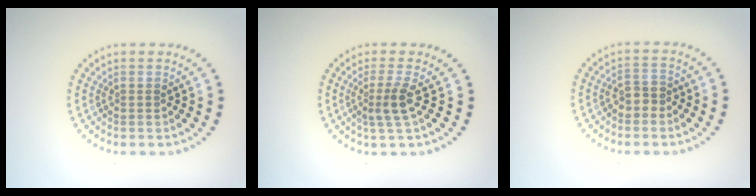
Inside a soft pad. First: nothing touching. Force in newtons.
{"total": 2.2, "press": 1.8, "slide": 1.4}
{"total": 1.7, "press": 1.6, "slide": 0.7}